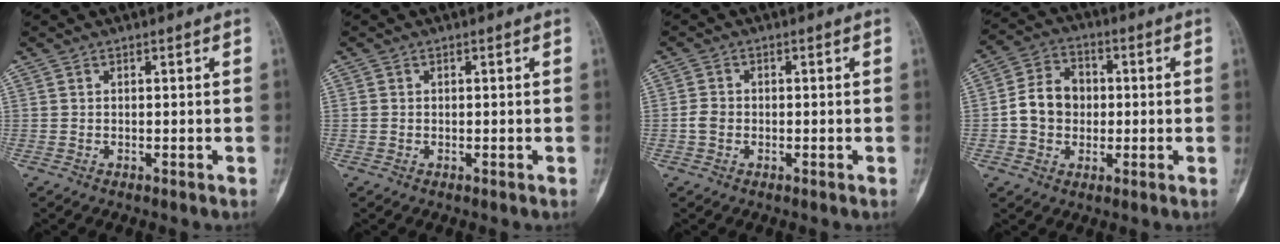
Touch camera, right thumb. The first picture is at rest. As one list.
[{"total": 0.5, "force": [0.0, 0.5, 0.2], "torque": [-0.001, 0.003, 0.001]}, {"total": 2.3, "force": [-0.5, 1.9, 1.2], "torque": [-0.021, 0.008, -0.012]}, {"total": 9.1, "force": [-0.4, 7.4, 5.2], "torque": [-0.067, 0.023, -0.016]}]